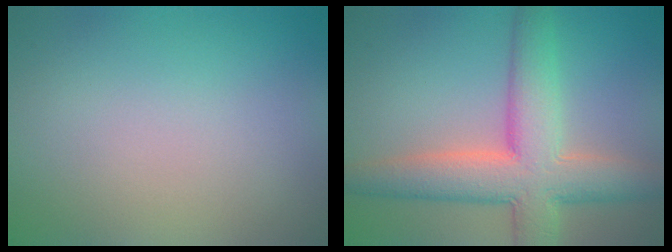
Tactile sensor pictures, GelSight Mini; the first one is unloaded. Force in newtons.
{"total": 8.6, "press": 8.6, "slide": 0.5}